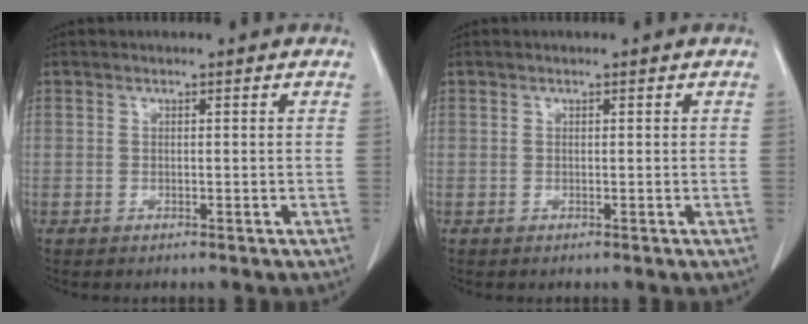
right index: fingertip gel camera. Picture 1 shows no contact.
{"total": 0.0}